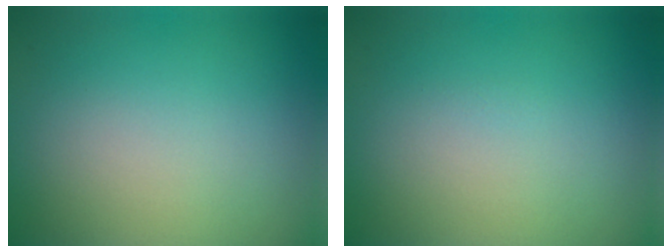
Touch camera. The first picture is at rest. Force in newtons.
{"total": 0.0}